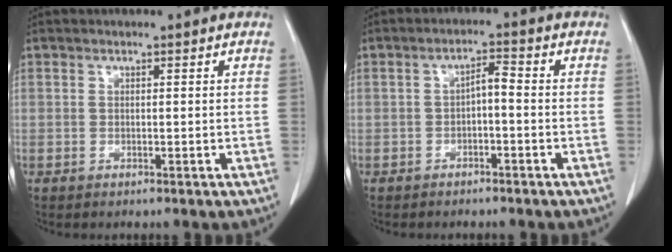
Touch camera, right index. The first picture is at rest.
{"total": 2.6, "force": [-0.7, 0.7, 2.4], "torque": [-0.042, 0.014, -0.011]}